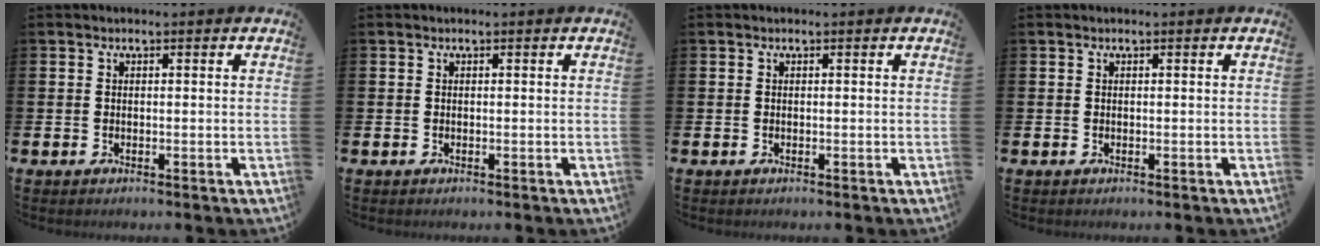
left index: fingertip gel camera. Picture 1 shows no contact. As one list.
[{"total": 0.0}, {"total": 0.0}, {"total": 0.0}]